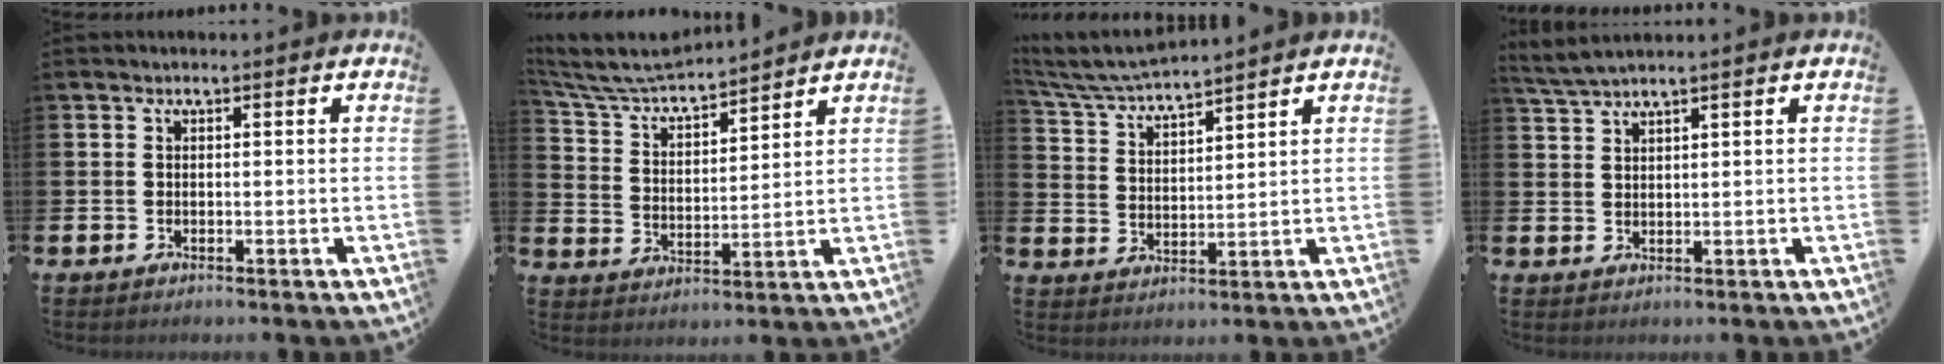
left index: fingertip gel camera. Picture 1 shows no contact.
{"total": 6.2, "force": [5.9, 1.0, 1.6], "torque": [-0.064, -0.045, 0.100]}
{"total": 5.3, "force": [5.2, 0.0, 1.0], "torque": [-0.047, -0.030, 0.092]}
{"total": 2.2, "force": [2.1, -0.2, 0.6], "torque": [-0.024, 0.001, 0.042]}